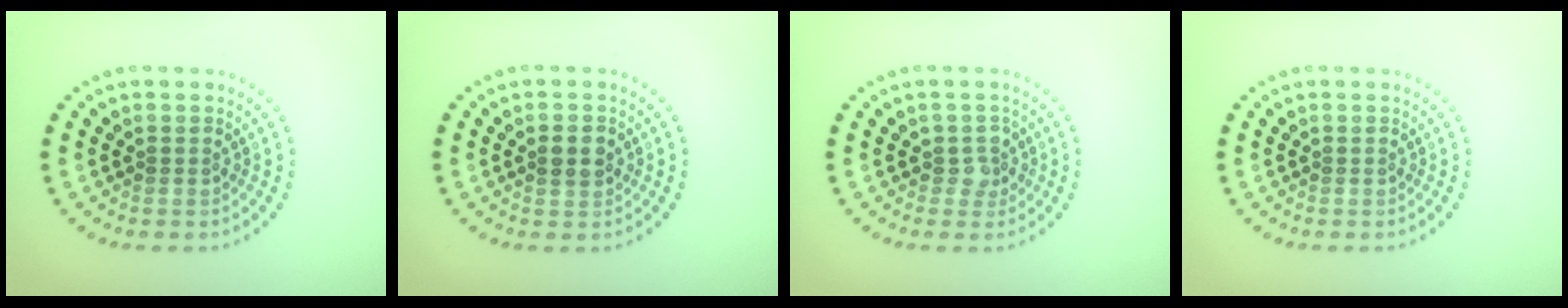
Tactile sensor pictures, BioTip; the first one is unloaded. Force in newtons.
{"total": 1.8, "press": 1.7, "slide": 0.3}
{"total": 1.7, "press": 1.4, "slide": 0.8}
{"total": 0.0}